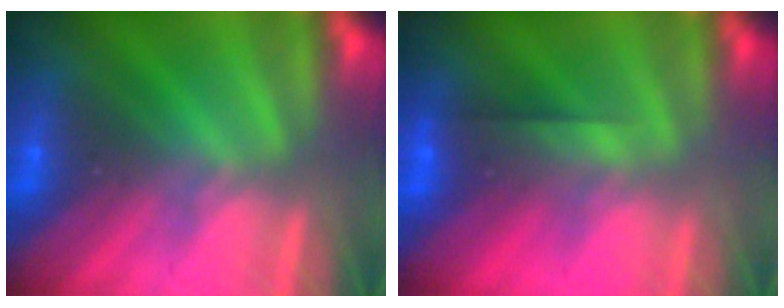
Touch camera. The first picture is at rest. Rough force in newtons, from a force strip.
{"total": 2.6}